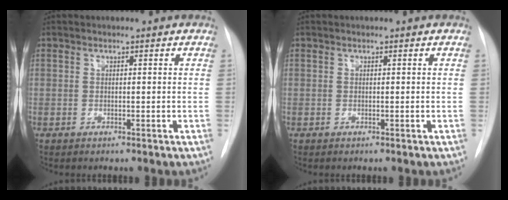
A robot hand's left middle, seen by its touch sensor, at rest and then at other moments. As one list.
[{"total": 0.0}]